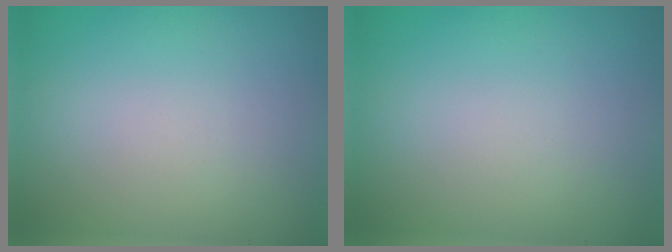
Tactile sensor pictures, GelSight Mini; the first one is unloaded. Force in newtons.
{"total": 0.0}